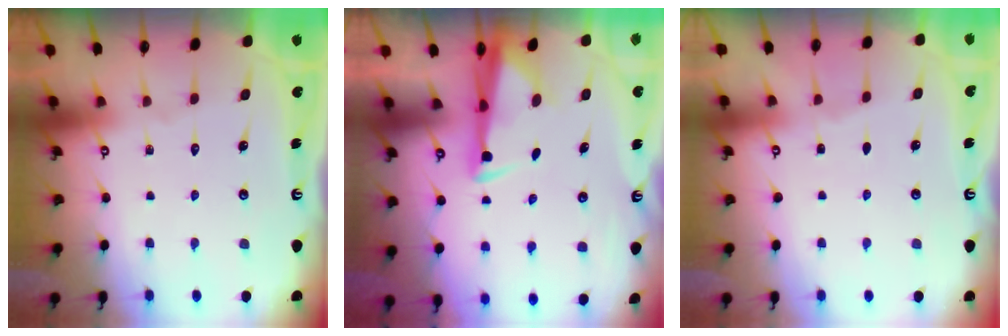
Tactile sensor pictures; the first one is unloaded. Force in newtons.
{"total": 3.4, "press": 3.3, "slide": 0.7}
{"total": 2.5, "press": 2.5, "slide": 0.4}